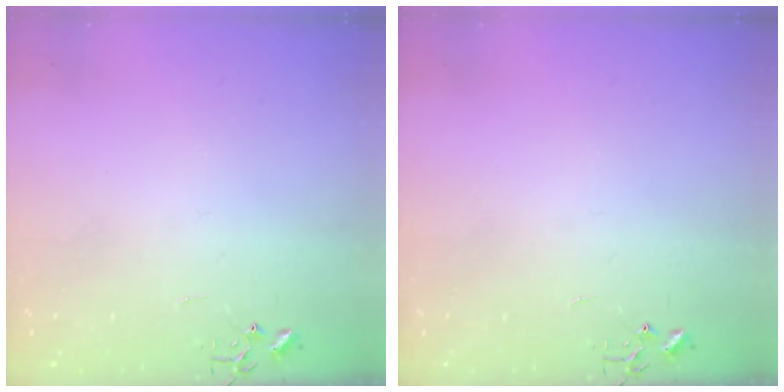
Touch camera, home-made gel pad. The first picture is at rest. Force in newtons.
{"total": 0.0}